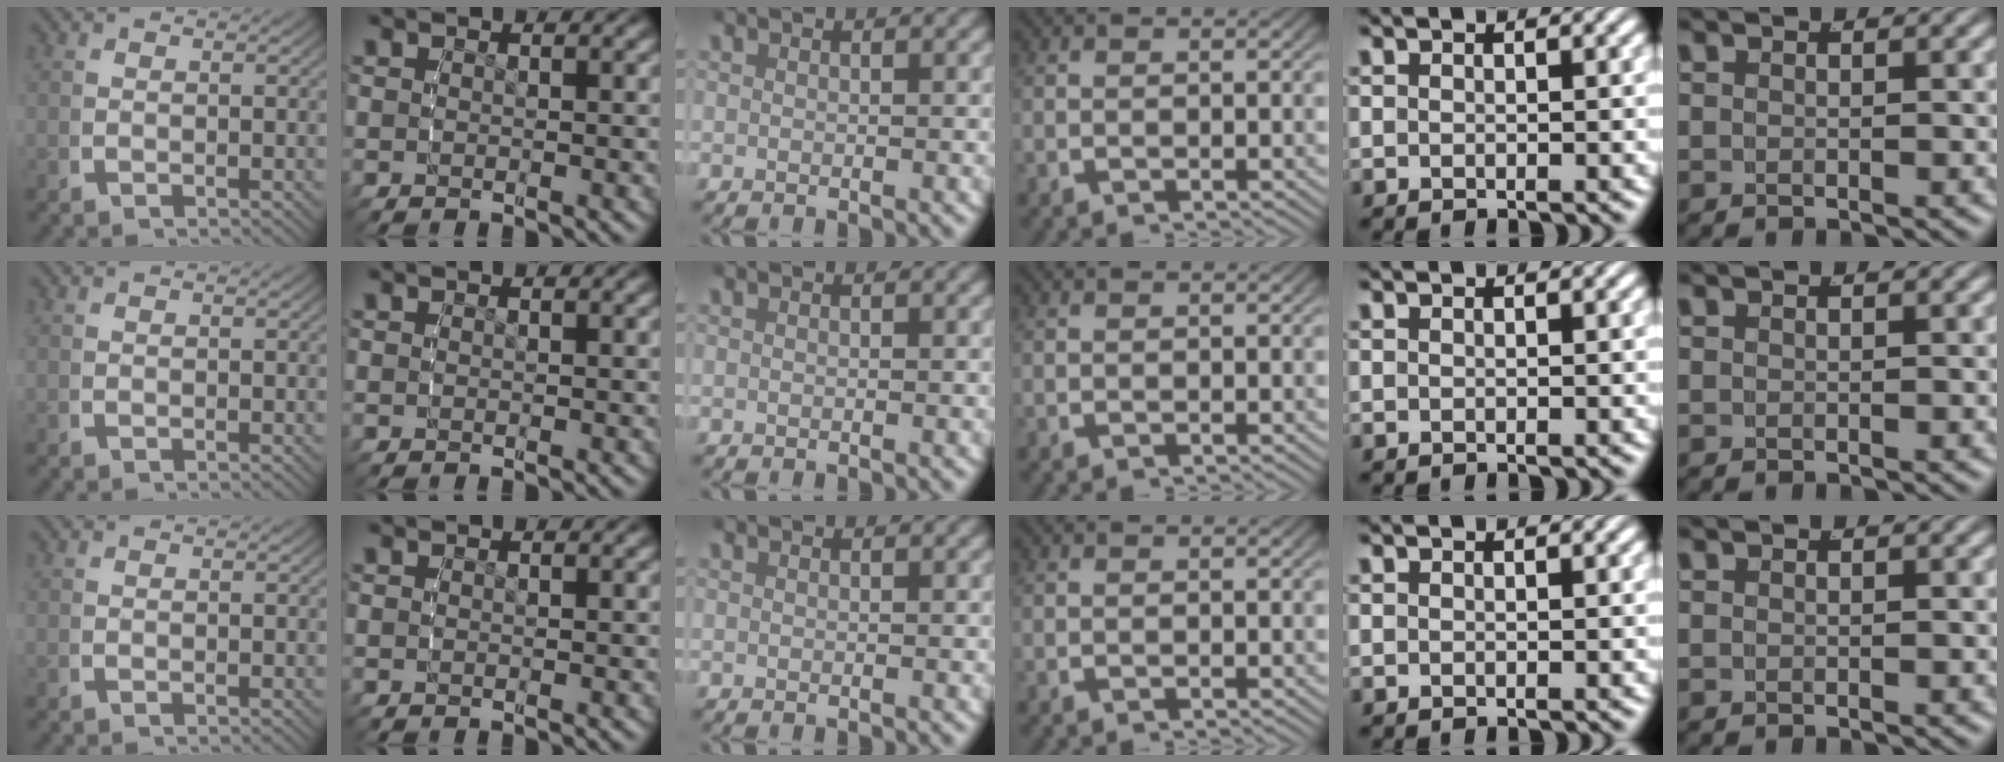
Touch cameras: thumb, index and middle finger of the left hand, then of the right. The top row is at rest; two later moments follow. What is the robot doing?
{"motion": "reach", "object": "jacket"}